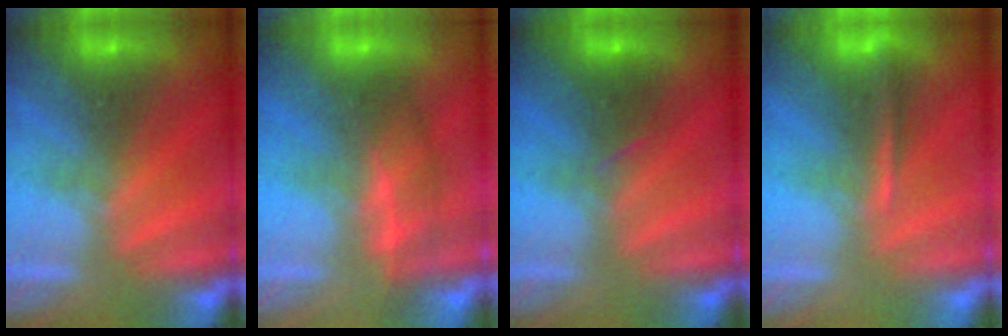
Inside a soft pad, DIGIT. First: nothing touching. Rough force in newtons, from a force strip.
{"total": 2.7}
{"total": 2.6}
{"total": 1.3}